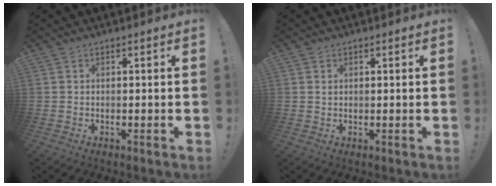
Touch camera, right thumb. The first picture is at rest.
{"total": 0.5, "force": [0.2, 0.5, 0.2], "torque": [-0.003, 0.002, 0.004]}